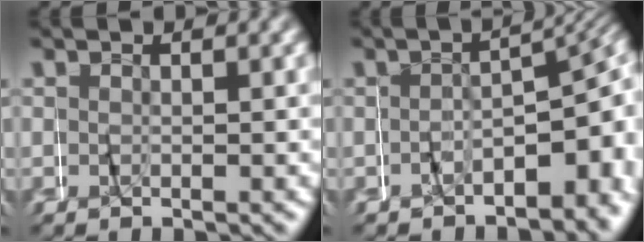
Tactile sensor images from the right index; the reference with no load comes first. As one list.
[{"total": 4.7, "force": [-2.6, 1.9, 3.4], "torque": [-0.032, 0.012, -0.047]}]